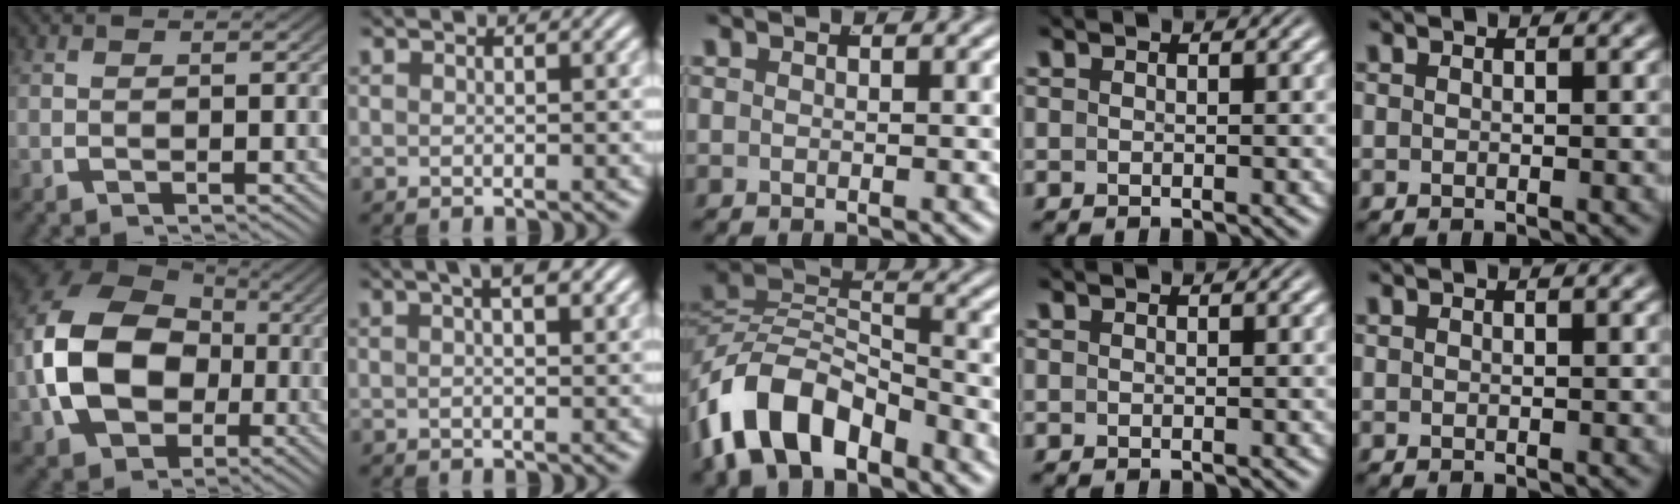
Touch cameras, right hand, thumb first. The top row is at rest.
{"thumb": {"total": 14.2, "force": [-0.2, 10.5, 9.5], "torque": [-0.224, -0.046, 0.019]}, "index": {"total": 3.1, "force": [1.2, 0.9, 2.7], "torque": [-0.030, 0.014, 0.011]}, "middle": {"total": 7.9, "force": [-3.4, 5.2, 4.9], "torque": [-0.101, -0.008, -0.058]}}